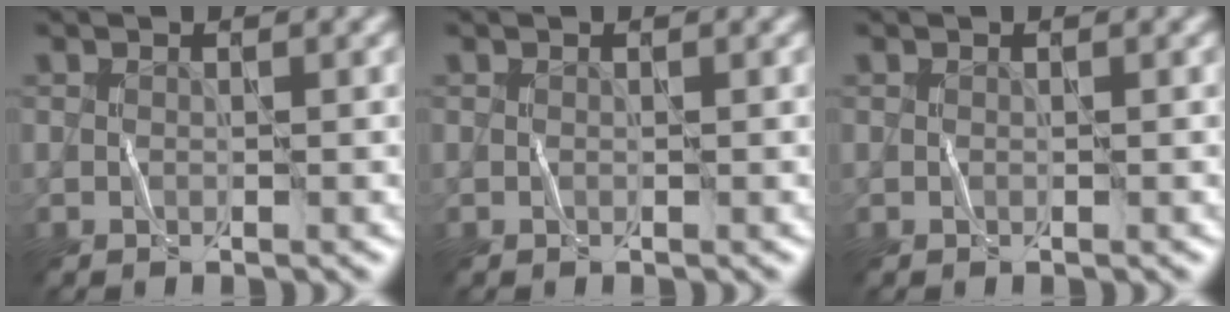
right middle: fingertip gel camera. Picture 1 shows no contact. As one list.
[{"total": 0.0}, {"total": 0.0}]